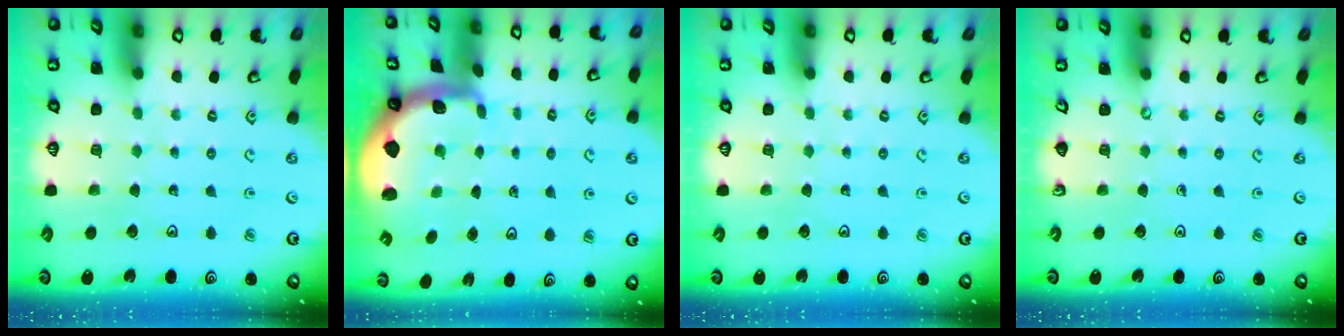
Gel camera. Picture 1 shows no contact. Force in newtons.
{"total": 1.6, "press": 1.5, "slide": 0.4}
{"total": 0.0}
{"total": 0.0}